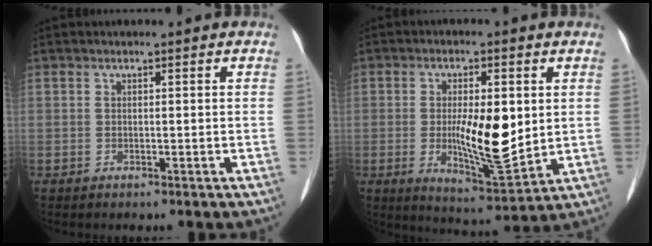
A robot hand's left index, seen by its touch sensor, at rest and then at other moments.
{"total": 10.2, "force": [0.4, 2.8, 9.8], "torque": [-0.168, -0.014, 0.010]}